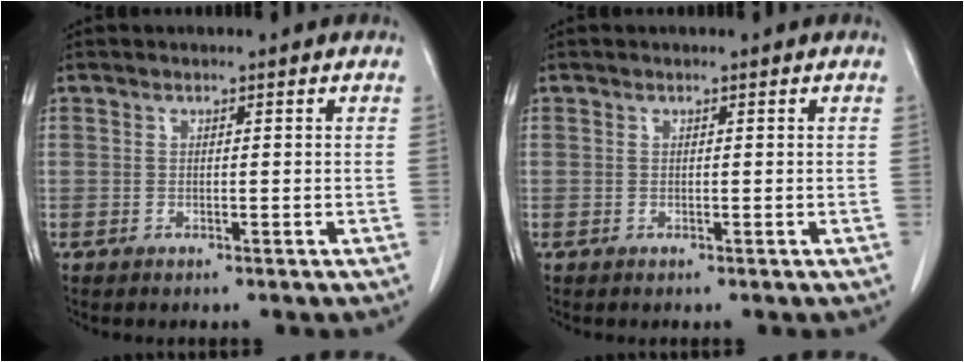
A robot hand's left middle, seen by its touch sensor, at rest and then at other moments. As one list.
[{"total": 0.0}]